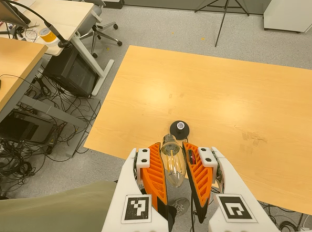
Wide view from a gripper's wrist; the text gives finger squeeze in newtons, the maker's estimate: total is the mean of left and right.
{"total": 19.7, "left": 21.3, "right": 18.2}